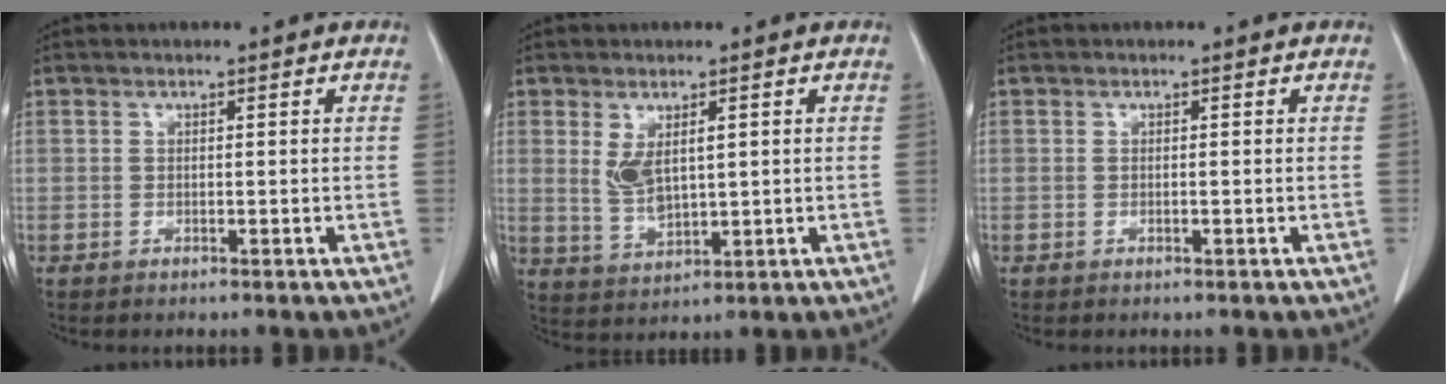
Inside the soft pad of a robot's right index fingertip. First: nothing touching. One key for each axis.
{"total": 5.0, "fx": 1.4, "fy": 2.1, "fz": 4.4, "tx": -0.088, "ty": 0.000, "tz": 0.040}
{"total": 0.0}